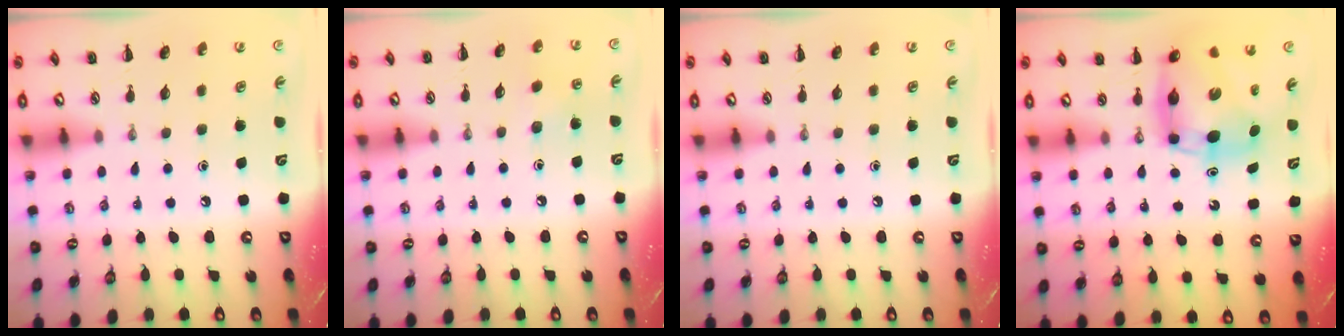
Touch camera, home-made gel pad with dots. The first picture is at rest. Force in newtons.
{"total": 6.2, "press": 6.1, "slide": 1.3}
{"total": 0.0}
{"total": 8.1, "press": 7.8, "slide": 2.2}